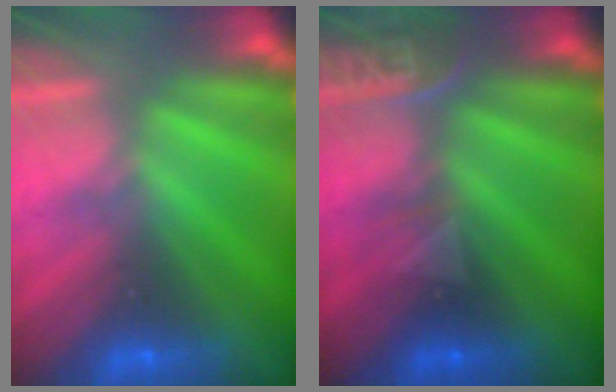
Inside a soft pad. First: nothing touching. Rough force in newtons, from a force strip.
{"total": 2.4}